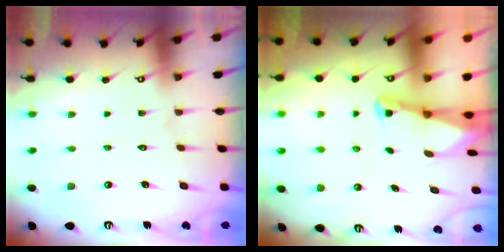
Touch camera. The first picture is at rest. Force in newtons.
{"total": 2.2, "press": 2.2, "slide": 0.3}